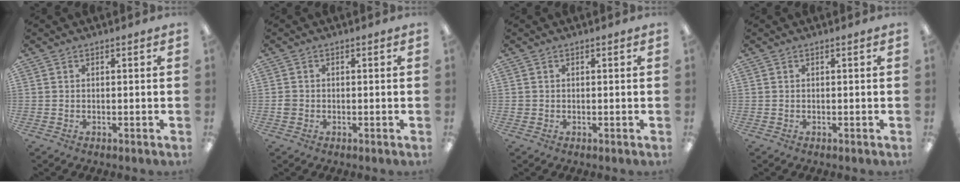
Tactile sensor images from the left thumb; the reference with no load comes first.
{"total": 1.7, "force": [-0.5, 1.6, 0.5], "torque": [-0.008, 0.003, -0.010]}
{"total": 0.9, "force": [0.0, 0.9, 0.1], "torque": [-0.002, 0.005, -0.002]}
{"total": 0.0}